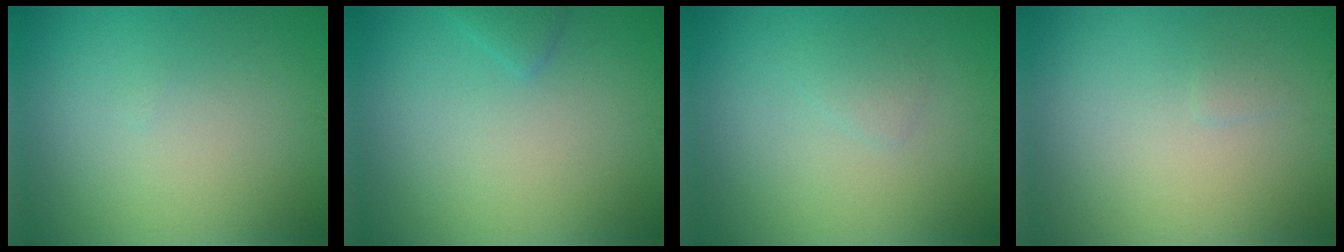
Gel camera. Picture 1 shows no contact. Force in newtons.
{"total": 1.0, "press": 1.0, "slide": 0.2}
{"total": 0.9, "press": 0.9, "slide": 0.1}
{"total": 0.5, "press": 0.5, "slide": 0.1}